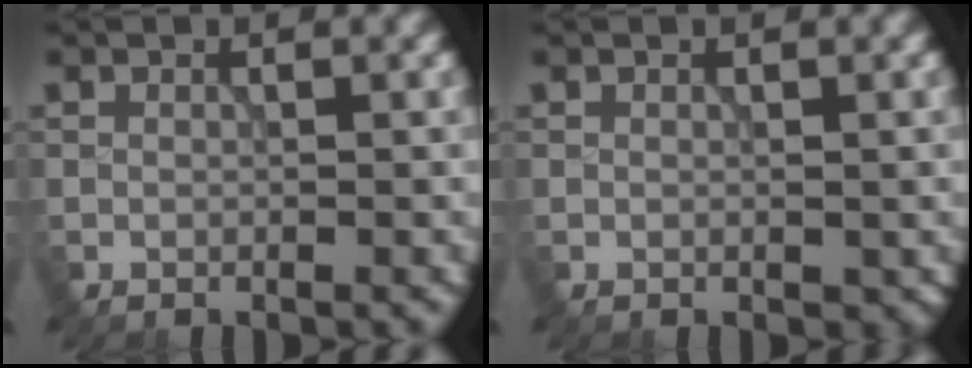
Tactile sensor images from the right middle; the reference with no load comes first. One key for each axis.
{"total": 0.7, "fx": -0.1, "fy": 0.5, "fz": 0.5, "tx": -0.009, "ty": -0.006, "tz": 0.002}